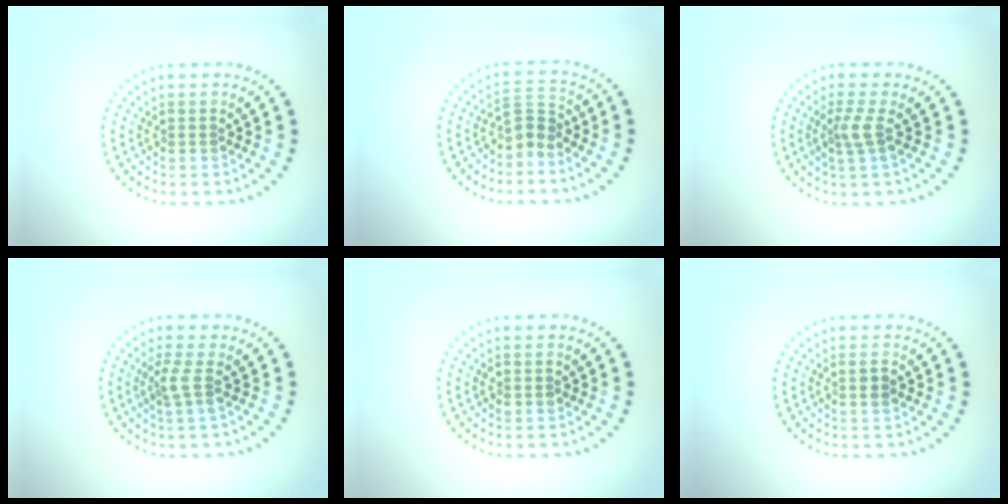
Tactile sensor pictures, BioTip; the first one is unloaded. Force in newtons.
{"total": 2.2, "press": 1.5, "slide": 1.6}
{"total": 1.9, "press": 1.3, "slide": 1.4}
{"total": 1.9, "press": 1.3, "slide": 1.3}
{"total": 1.0, "press": 0.9, "slide": 0.2}
{"total": 1.3, "press": 1.2, "slide": 0.4}